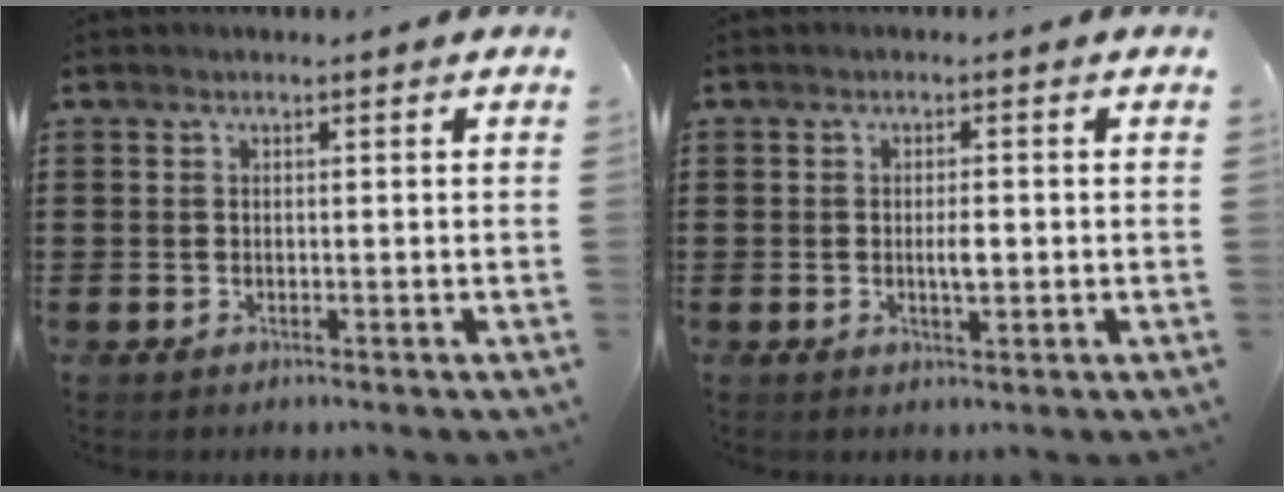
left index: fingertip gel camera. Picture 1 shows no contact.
{"total": 2.5, "force": [-0.2, 0.8, 2.4], "torque": [-0.046, 0.001, -0.004]}